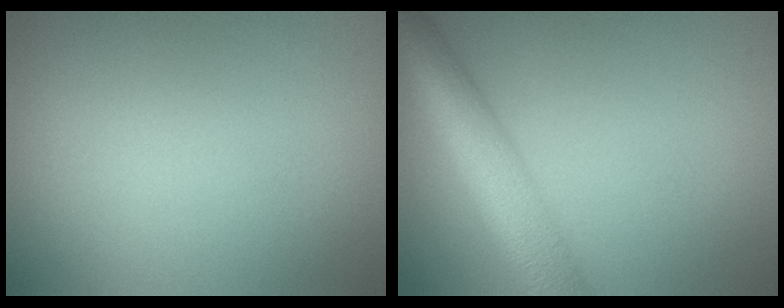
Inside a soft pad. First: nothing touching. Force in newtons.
{"total": 8.0, "press": 8.0, "slide": 0.4}